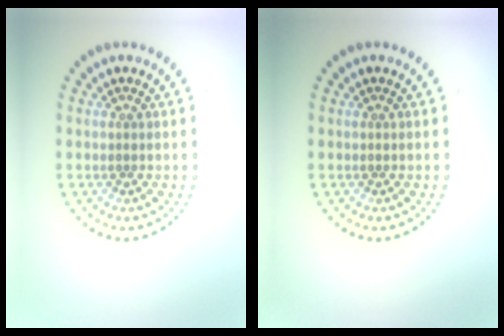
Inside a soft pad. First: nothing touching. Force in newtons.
{"total": 0.0}